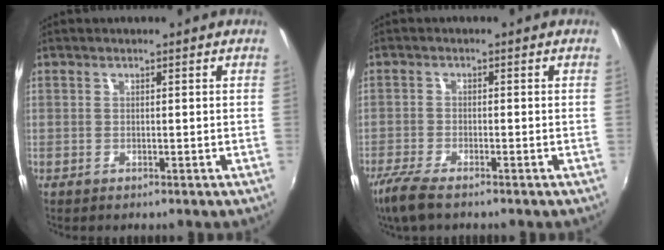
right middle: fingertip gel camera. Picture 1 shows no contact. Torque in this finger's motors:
{"motor_torque": [0.51, -0.50, 0.03, 0.06]}